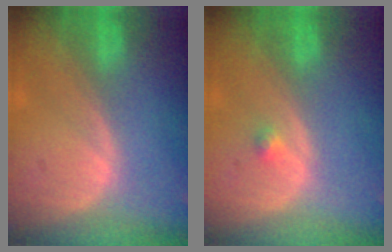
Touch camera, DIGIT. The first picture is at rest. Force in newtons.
{"total": 1.2, "press": 1.1, "slide": 0.6}